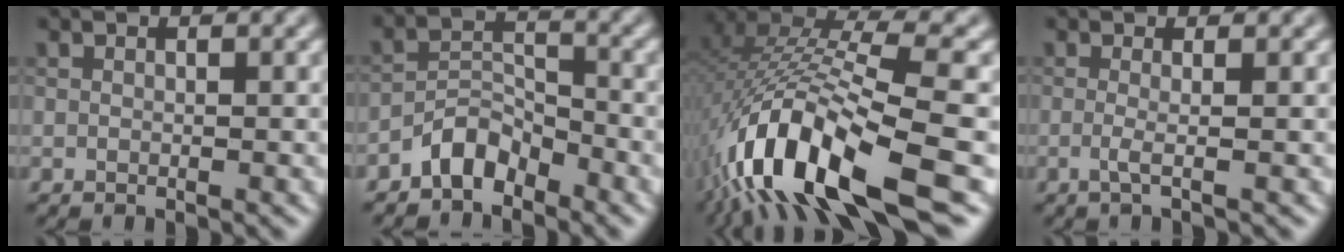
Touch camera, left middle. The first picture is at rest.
{"total": 3.2, "force": [-2.6, 1.4, 1.3], "torque": [-0.016, 0.014, -0.054]}
{"total": 14.6, "force": [-6.2, 4.4, 12.4], "torque": [-0.262, 0.007, -0.100]}
{"total": 1.7, "force": [-0.2, 0.5, 1.6], "torque": [-0.028, -0.006, -0.010]}